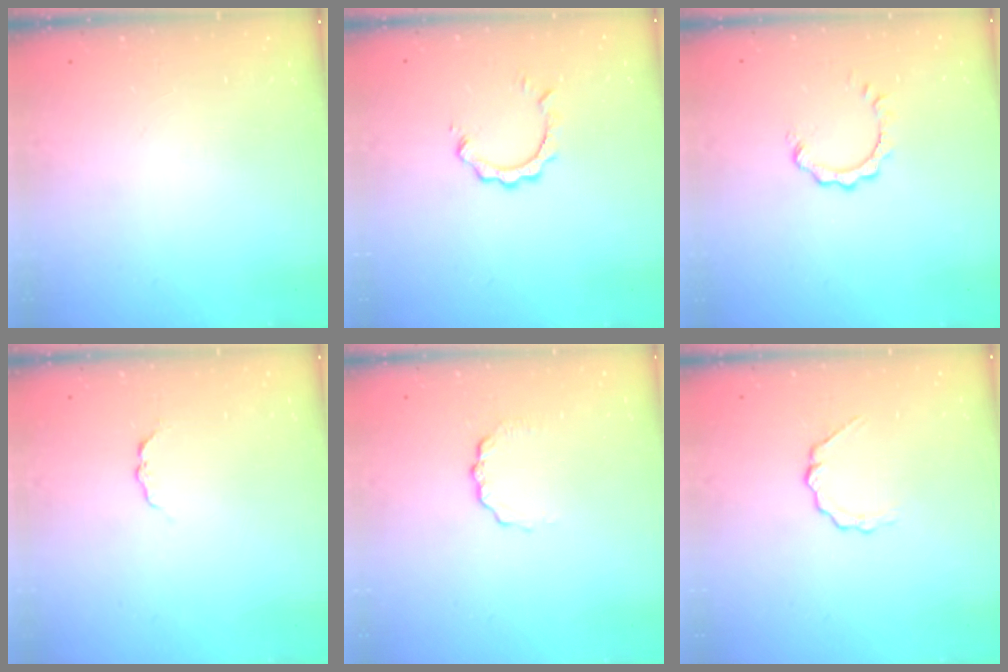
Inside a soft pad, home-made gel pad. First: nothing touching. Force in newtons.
{"total": 3.7, "press": 3.6, "slide": 0.4}
{"total": 1.7, "press": 1.7, "slide": 0.3}
{"total": 3.1, "press": 3.1, "slide": 0.3}
{"total": 2.7, "press": 2.7, "slide": 0.3}
{"total": 4.3, "press": 4.3, "slide": 0.4}